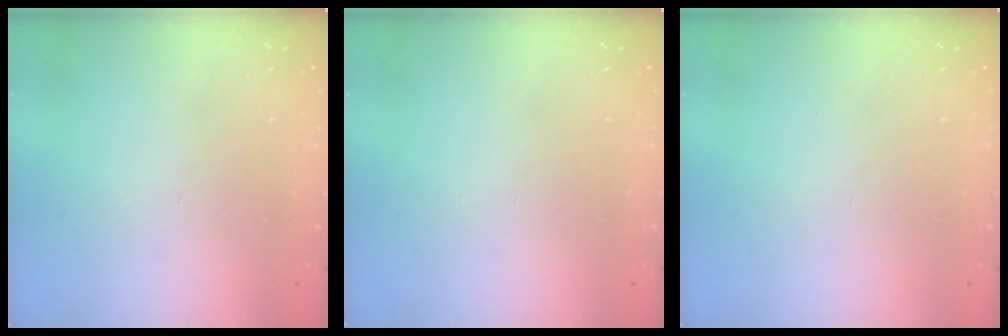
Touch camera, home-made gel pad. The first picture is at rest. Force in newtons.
{"total": 0.0}
{"total": 0.0}